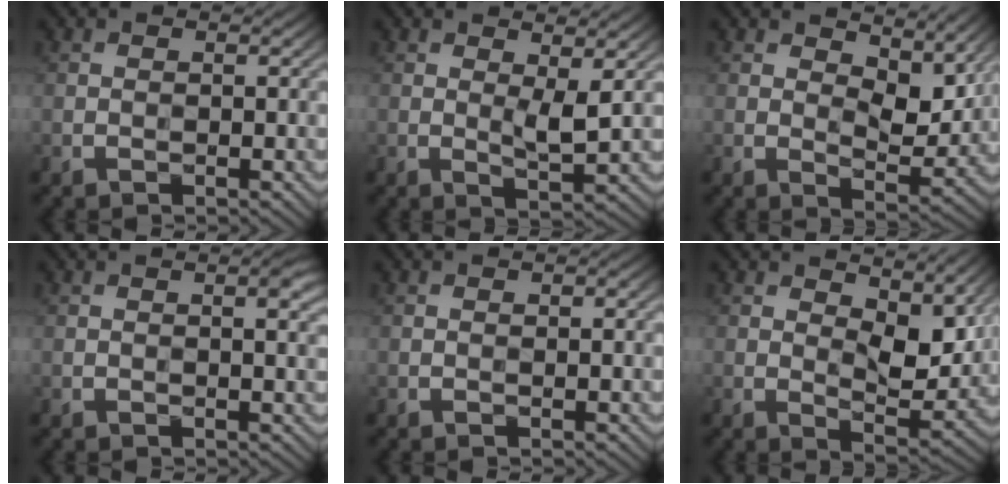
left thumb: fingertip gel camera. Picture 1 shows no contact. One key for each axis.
{"total": 2.9, "fx": 0.9, "fy": 0.6, "fz": 2.7, "tx": -0.056, "ty": -0.007, "tz": 0.017}
{"total": 7.5, "fx": 4.4, "fy": 3.4, "fz": 5.1, "tx": -0.088, "ty": -0.007, "tz": 0.072}
{"total": 1.9, "fx": 0.7, "fy": 0.4, "fz": 1.8, "tx": -0.026, "ty": 0.002, "tz": 0.014}
{"total": 0.8, "fx": 0.2, "fy": 0.3, "fz": 0.7, "tx": -0.008, "ty": 0.001, "tz": 0.003}
{"total": 8.7, "fx": 4.1, "fy": 3.8, "fz": 6.7, "tx": -0.112, "ty": -0.007, "tz": 0.066}